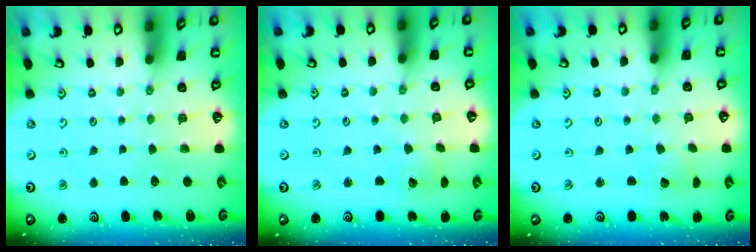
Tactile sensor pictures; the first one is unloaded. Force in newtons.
{"total": 2.3, "press": 2.3, "slide": 0.2}
{"total": 2.1, "press": 2.1, "slide": 0.2}